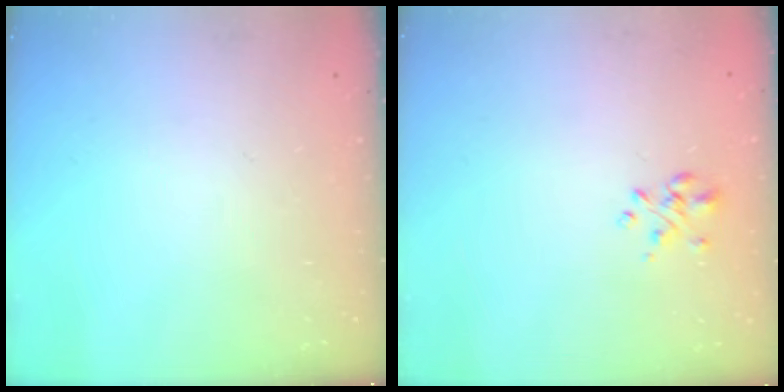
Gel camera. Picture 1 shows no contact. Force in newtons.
{"total": 1.9, "press": 1.8, "slide": 0.6}